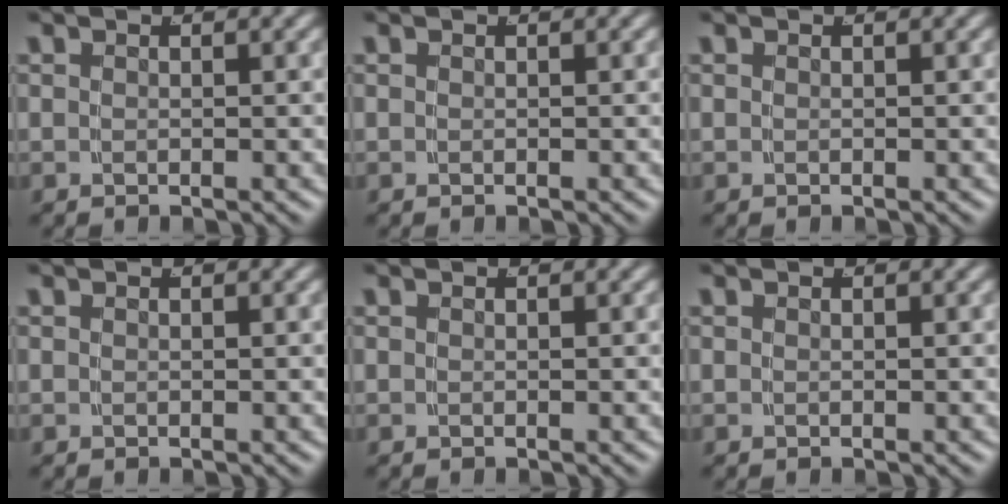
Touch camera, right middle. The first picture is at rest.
{"total": 0.0}
{"total": 0.0}
{"total": 0.0}
{"total": 0.0}
{"total": 0.0}